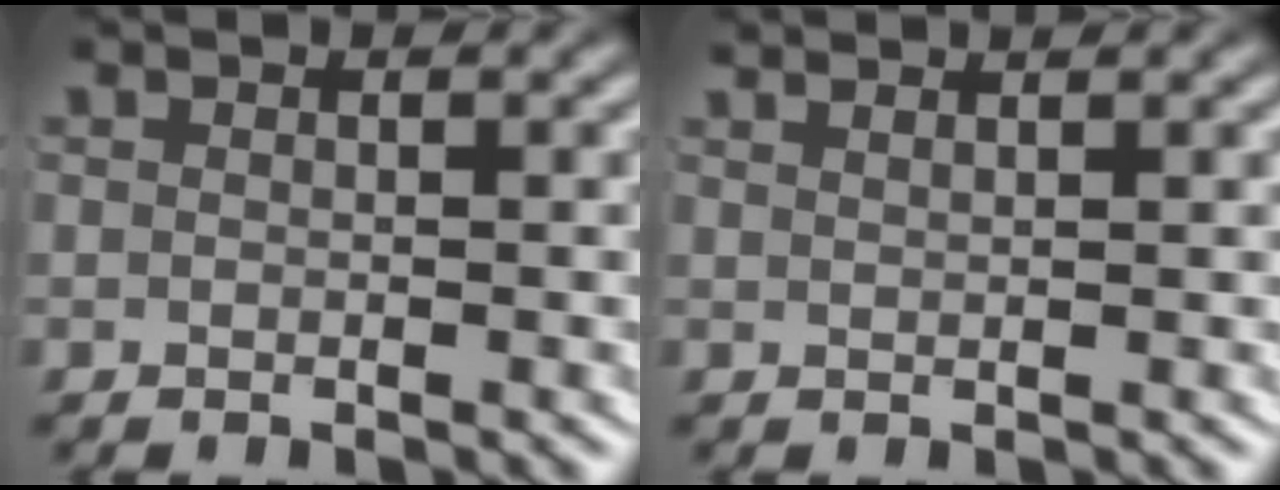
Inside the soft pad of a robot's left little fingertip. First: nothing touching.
{"total": 1.9, "force": [1.8, -0.4, 0.5], "torque": [-0.006, 0.000, 0.033]}